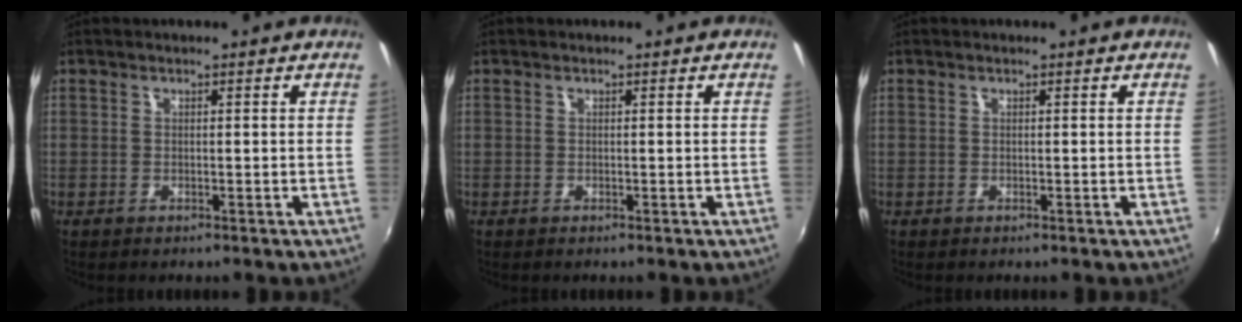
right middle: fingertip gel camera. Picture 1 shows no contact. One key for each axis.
{"total": 0.0}
{"total": 0.0}